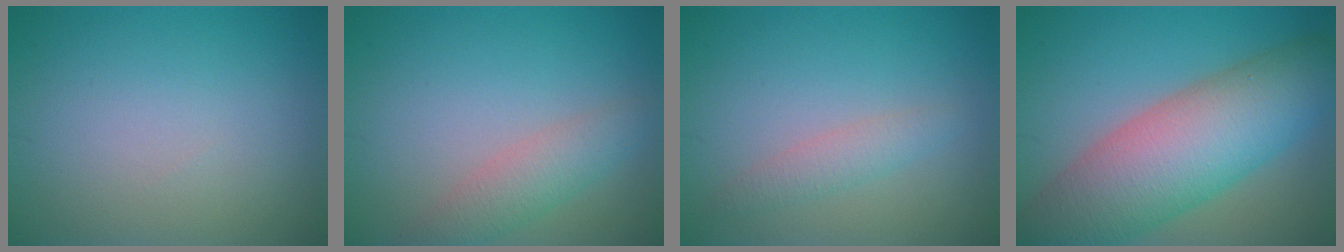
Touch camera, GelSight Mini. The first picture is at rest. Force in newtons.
{"total": 3.0, "press": 3.0, "slide": 0.1}
{"total": 1.9, "press": 1.9, "slide": 0.1}
{"total": 11.3, "press": 11.3, "slide": 0.5}